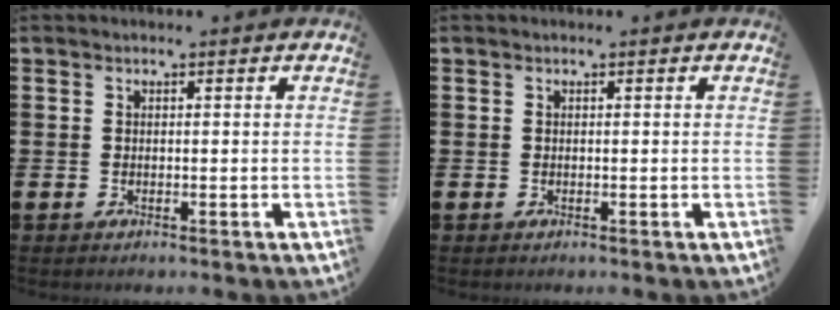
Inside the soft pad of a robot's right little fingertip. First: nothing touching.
{"total": 0.0}